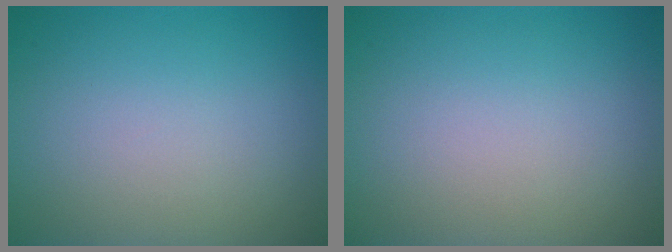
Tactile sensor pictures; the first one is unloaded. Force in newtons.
{"total": 0.0}